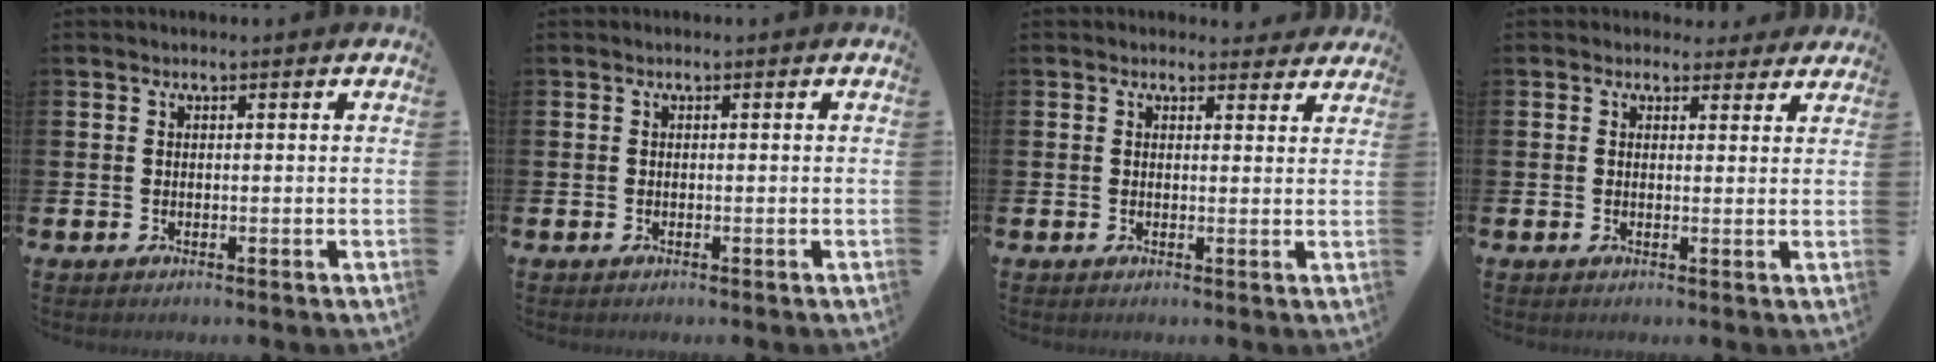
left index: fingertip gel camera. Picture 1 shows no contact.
{"total": 0.0}
{"total": 2.0, "force": [1.9, 0.7, 0.1], "torque": [0.004, -0.007, 0.032]}
{"total": 2.4, "force": [2.1, 1.1, 0.1], "torque": [0.009, -0.009, 0.034]}